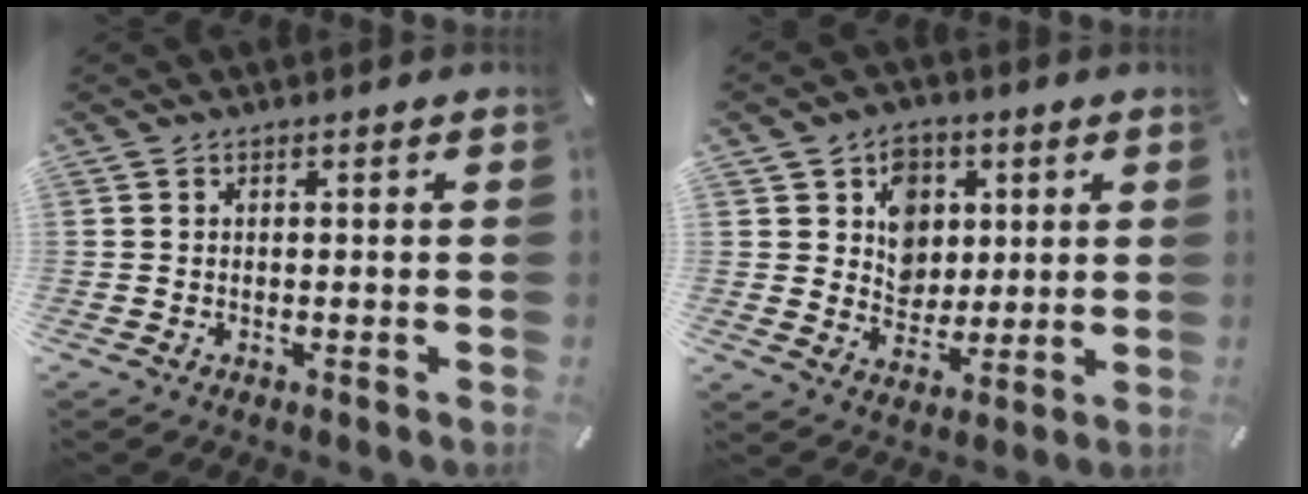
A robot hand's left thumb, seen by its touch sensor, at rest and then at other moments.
{"total": 9.2, "force": [2.9, 8.2, 3.0], "torque": [-0.041, -0.011, 0.053]}